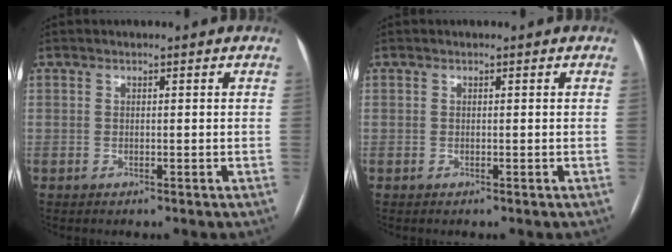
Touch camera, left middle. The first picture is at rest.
{"total": 0.0}